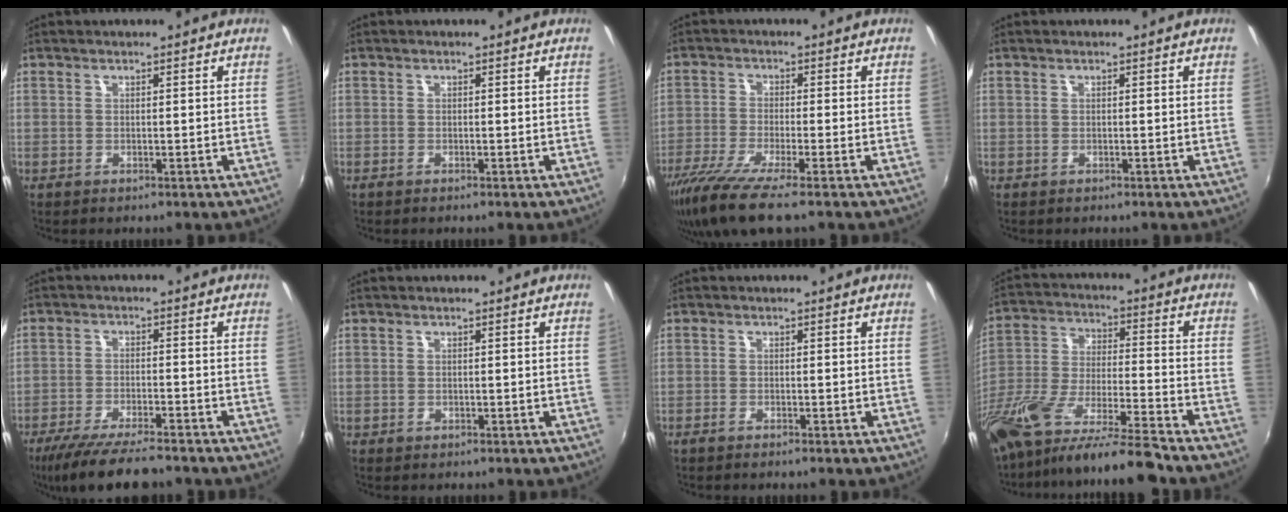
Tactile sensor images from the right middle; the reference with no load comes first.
{"total": 0.7, "force": [-0.7, 0.1, 0.3], "torque": [-0.006, -0.003, -0.014]}
{"total": 9.8, "force": [-7.3, 0.3, 6.6], "torque": [-0.151, -0.040, -0.133]}
{"total": 0.0}
{"total": 11.7, "force": [-9.8, 1.8, 6.2], "torque": [-0.136, -0.026, -0.163]}
{"total": 0.6, "force": [-0.3, 0.4, 0.1], "torque": [-0.001, -0.003, -0.006]}
{"total": 1.2, "force": [-1.1, 0.1, 0.6], "torque": [-0.017, -0.002, -0.023]}
{"total": 20.3, "force": [-16.6, 1.0, 11.8], "torque": [-0.220, -0.047, -0.300]}